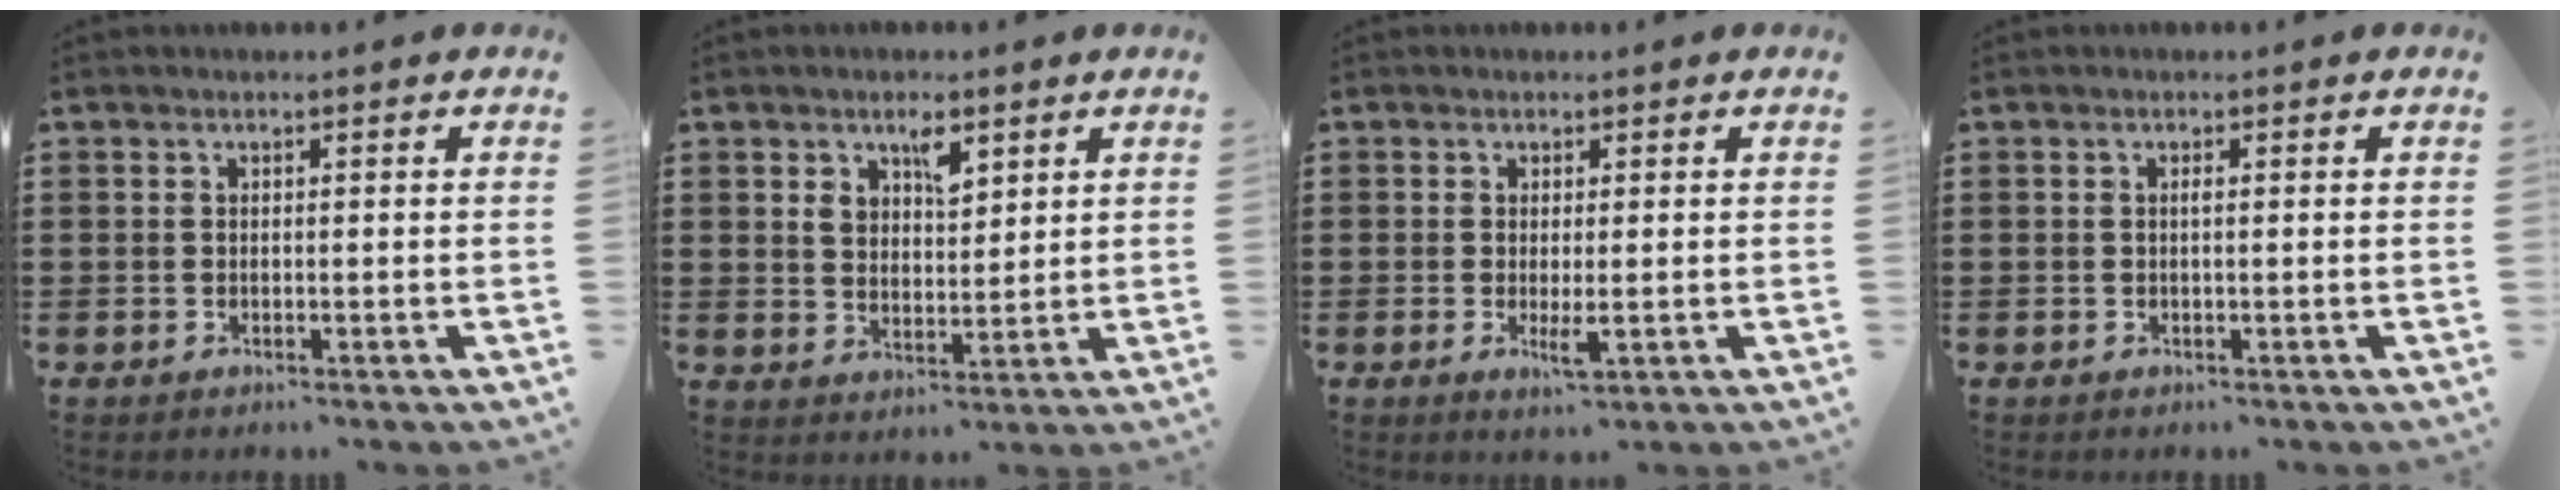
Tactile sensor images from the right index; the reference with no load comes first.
{"total": 4.0, "force": [2.5, 2.1, 2.4], "torque": [-0.040, 0.001, 0.041]}
{"total": 2.6, "force": [-0.5, 0.7, 2.5], "torque": [-0.050, -0.004, -0.011]}
{"total": 0.6, "force": [-0.1, -0.1, 0.6], "torque": [-0.011, -0.003, -0.001]}